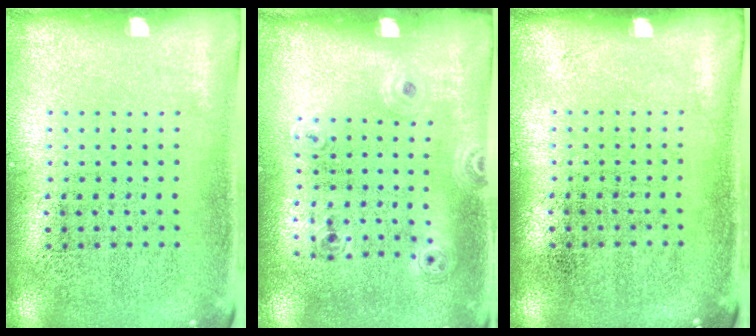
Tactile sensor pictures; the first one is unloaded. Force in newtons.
{"total": 1.1, "press": 0.9, "slide": 0.7}
{"total": 0.0}